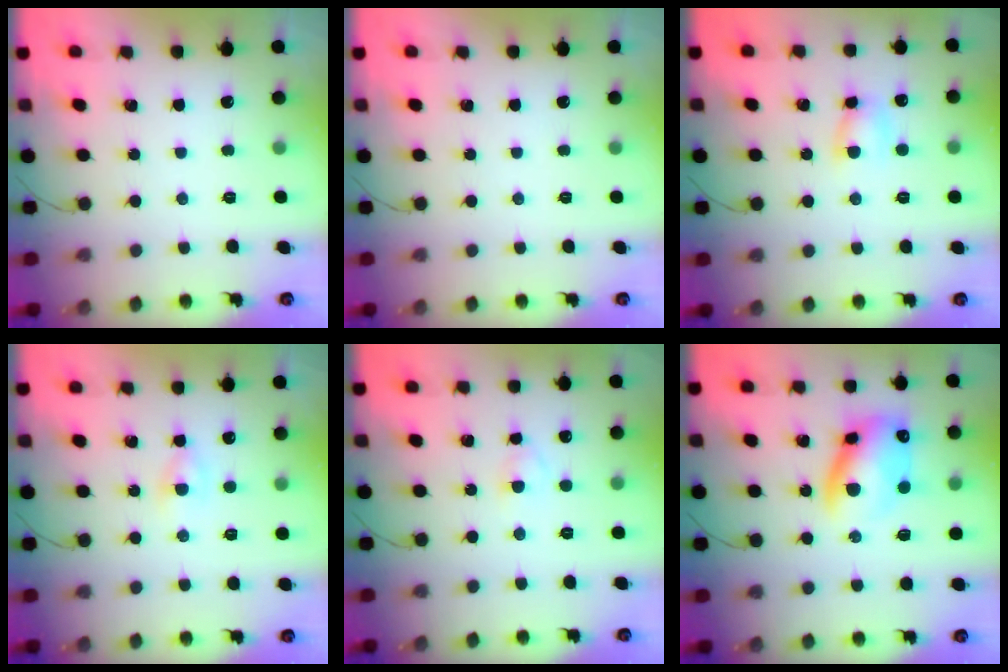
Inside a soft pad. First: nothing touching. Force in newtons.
{"total": 0.0}
{"total": 5.2, "press": 5.2, "slide": 0.6}
{"total": 2.2, "press": 2.1, "slide": 0.9}
{"total": 2.6, "press": 2.4, "slide": 1.1}
{"total": 12.0, "press": 11.6, "slide": 2.9}